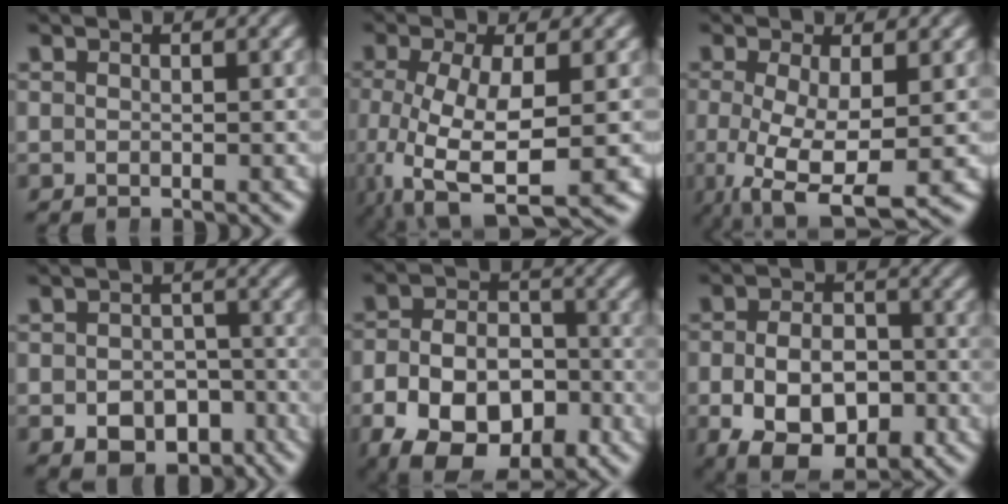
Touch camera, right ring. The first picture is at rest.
{"total": 9.5, "force": [-3.6, 5.1, 7.2], "torque": [-0.174, -0.062, -0.027]}
{"total": 8.2, "force": [-3.4, 4.0, 6.3], "torque": [-0.149, -0.059, -0.028]}
{"total": 5.9, "force": [-4.2, 3.6, 1.9], "torque": [-0.010, -0.026, -0.060]}
{"total": 13.4, "force": [-5.7, 9.2, 7.9], "torque": [-0.139, -0.047, -0.077]}
{"total": 10.9, "force": [-5.0, 6.9, 6.8], "torque": [-0.117, -0.040, -0.063]}